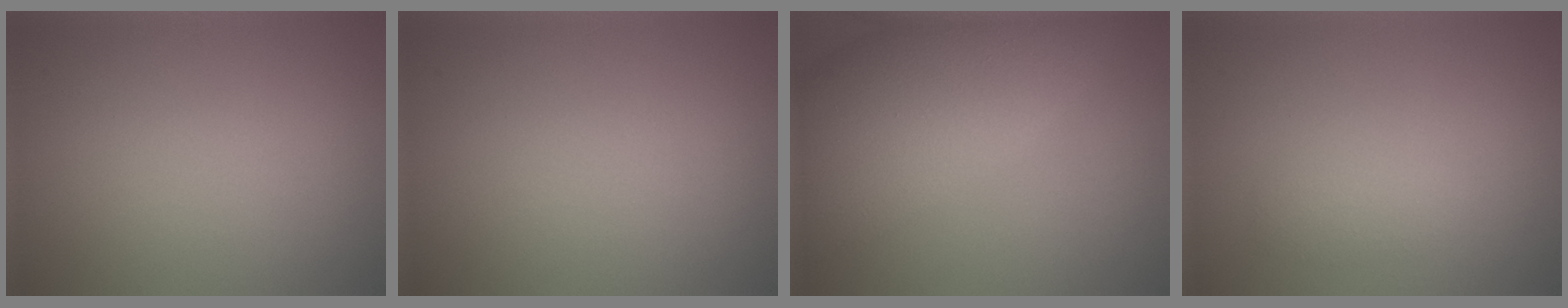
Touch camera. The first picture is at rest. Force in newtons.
{"total": 0.0}
{"total": 10.1, "press": 10.1, "slide": 0.3}
{"total": 1.3, "press": 1.3, "slide": 0.1}